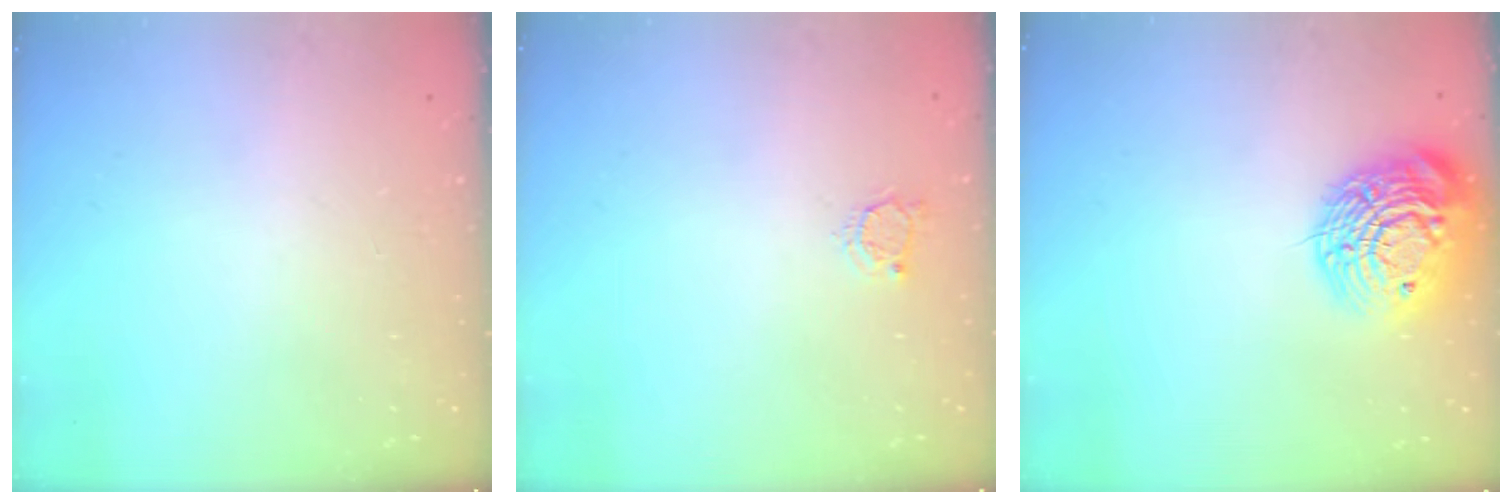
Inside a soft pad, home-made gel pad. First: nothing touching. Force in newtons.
{"total": 3.0, "press": 3.0, "slide": 0.4}
{"total": 17.4, "press": 17.4, "slide": 1.4}